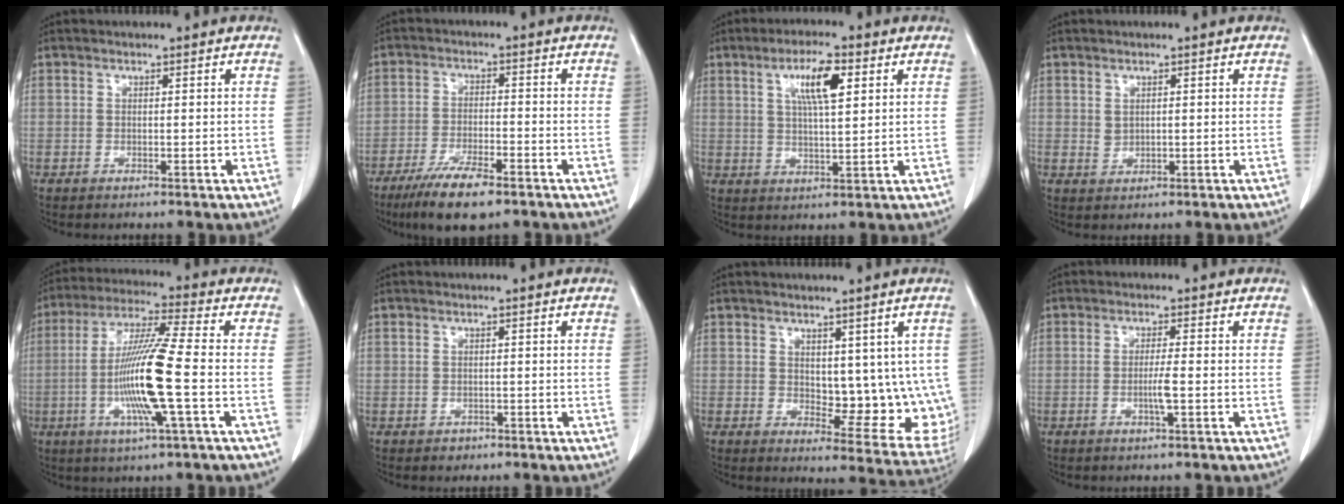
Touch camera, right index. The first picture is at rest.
{"total": 8.9, "force": [-6.2, 1.8, 6.1], "torque": [-0.111, -0.017, -0.105]}
{"total": 7.3, "force": [2.9, 1.3, 6.6], "torque": [-0.119, 0.004, 0.051]}
{"total": 1.3, "force": [0.5, 0.9, 0.8], "torque": [-0.015, -0.003, 0.014]}
{"total": 13.5, "force": [-2.6, -0.4, 13.3], "torque": [-0.266, -0.008, -0.058]}
{"total": 1.2, "force": [-0.6, 1.0, 0.1], "torque": [-0.001, 0.003, -0.007]}
{"total": 11.0, "force": [2.0, 5.7, 9.2], "torque": [-0.097, -0.011, 0.038]}
{"total": 2.7, "force": [-0.7, -0.2, 2.6], "torque": [-0.052, -0.004, -0.014]}